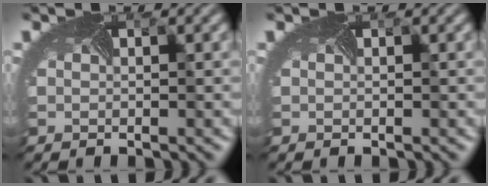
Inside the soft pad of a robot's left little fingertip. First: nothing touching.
{"total": 0.0}